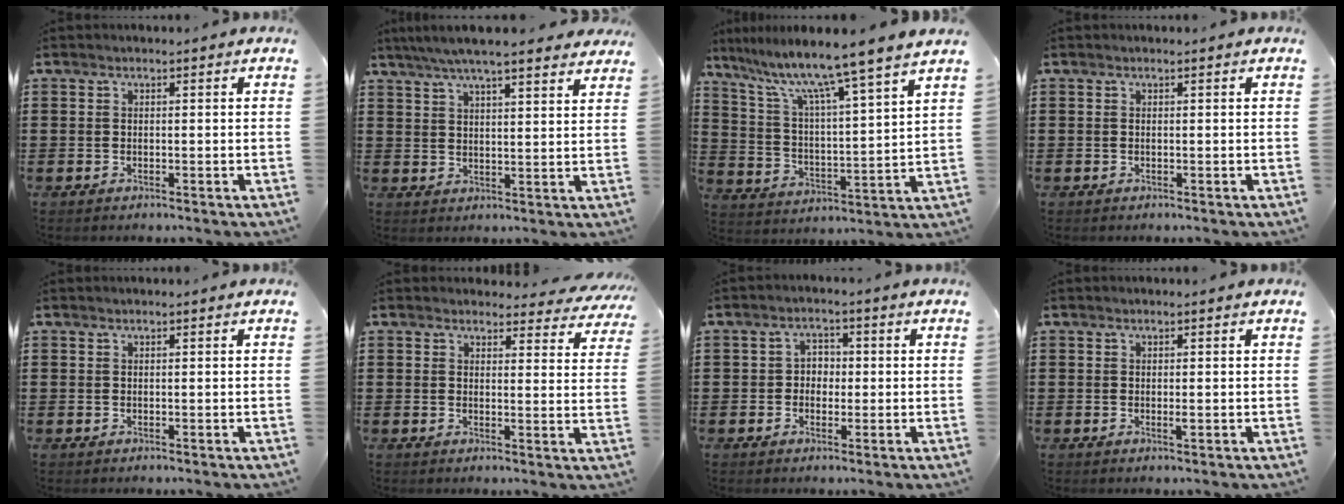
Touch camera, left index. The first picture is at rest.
{"total": 5.9, "force": [5.2, 0.7, 2.7], "torque": [-0.068, -0.010, 0.094]}
{"total": 9.1, "force": [7.7, -1.3, 4.7], "torque": [-0.123, -0.062, 0.120]}
{"total": 0.0}
{"total": 0.0}
{"total": 3.5, "force": [3.3, 0.8, 0.8], "torque": [-0.012, -0.018, 0.057]}
{"total": 2.7, "force": [-0.4, 2.3, 1.4], "torque": [-0.035, 0.009, -0.013]}
{"total": 0.9, "force": [0.0, 0.1, 0.9], "torque": [-0.017, -0.005, 0.002]}